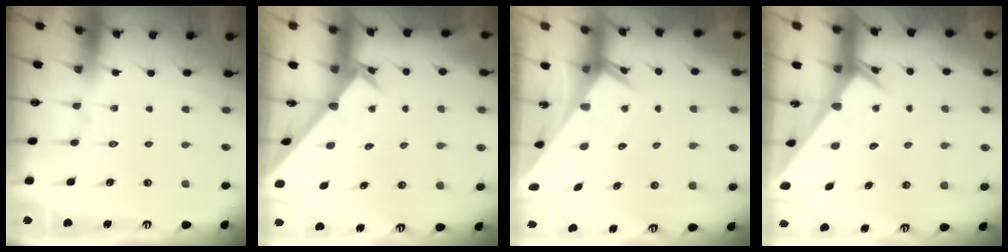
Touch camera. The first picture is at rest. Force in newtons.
{"total": 2.5, "press": 2.5, "slide": 0.2}
{"total": 3.0, "press": 2.9, "slide": 0.3}
{"total": 2.3, "press": 2.3, "slide": 0.0}